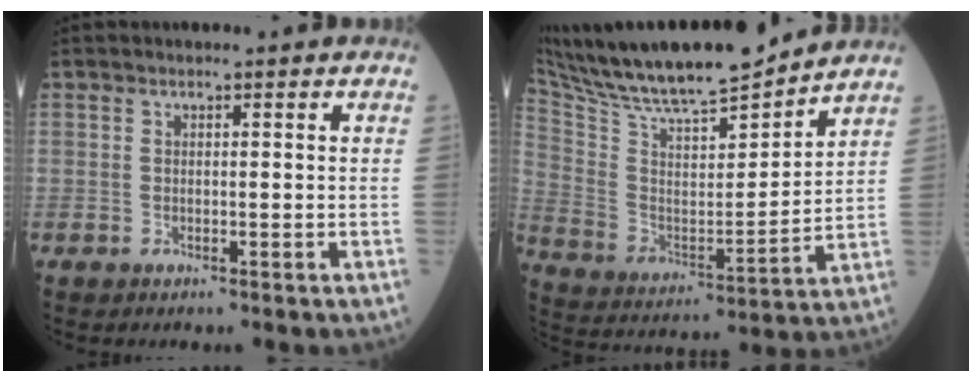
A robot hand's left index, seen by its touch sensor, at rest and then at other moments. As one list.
[{"total": 20.4, "force": [18.2, 2.3, 8.9], "torque": [-0.168, -0.006, 0.308]}]